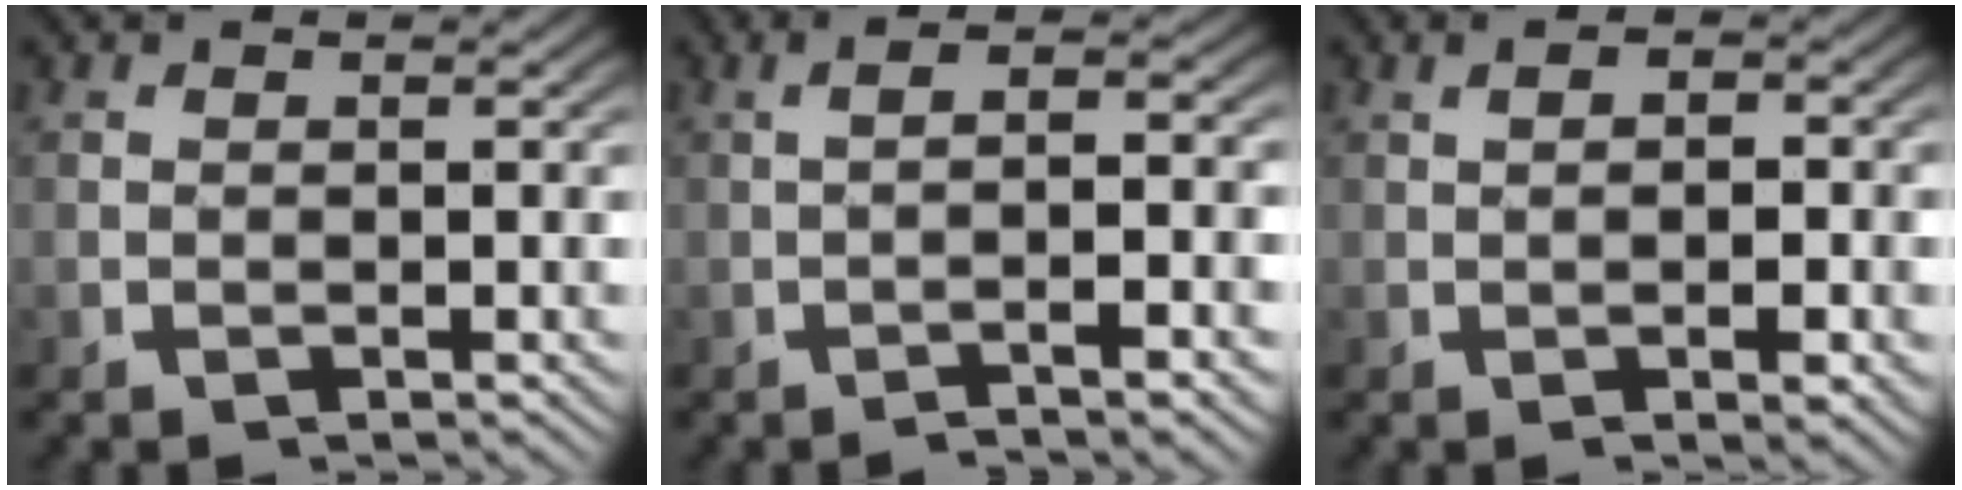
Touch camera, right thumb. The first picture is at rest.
{"total": 4.3, "force": [-0.8, 1.0, 4.1], "torque": [-0.060, 0.018, -0.019]}
{"total": 2.8, "force": [-0.2, 1.5, 2.4], "torque": [-0.029, -0.001, -0.005]}